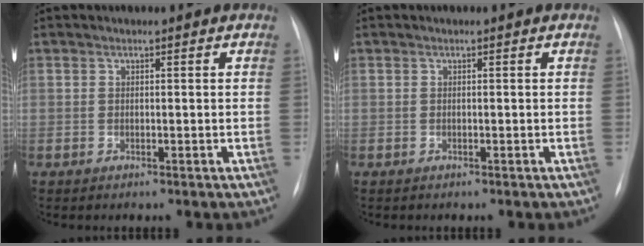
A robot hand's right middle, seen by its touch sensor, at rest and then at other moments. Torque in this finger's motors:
{"motor_torque": [0.02, 0.01, -0.06, -0.01]}